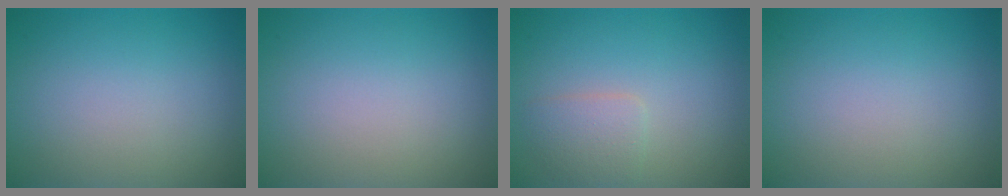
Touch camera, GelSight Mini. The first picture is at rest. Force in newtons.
{"total": 0.0}
{"total": 2.0, "press": 2.0, "slide": 0.1}
{"total": 0.0}